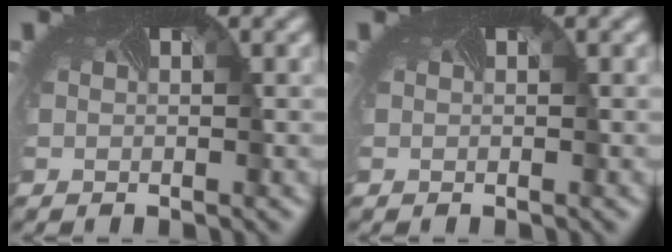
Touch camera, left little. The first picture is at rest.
{"total": 0.0}